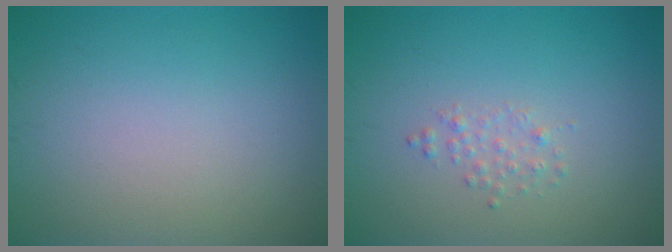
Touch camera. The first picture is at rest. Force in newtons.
{"total": 1.0, "press": 1.0, "slide": 0.1}